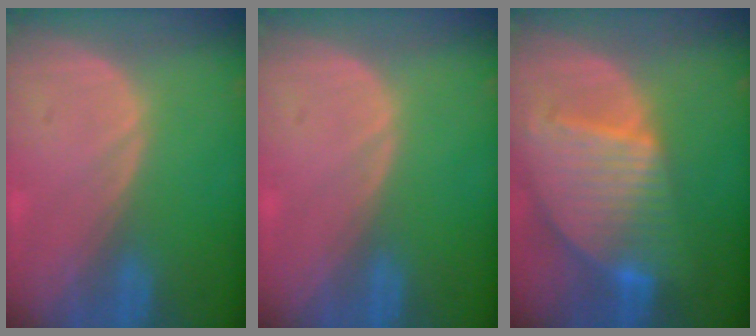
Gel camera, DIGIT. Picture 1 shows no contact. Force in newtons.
{"total": 0.0}
{"total": 9.5, "press": 8.2, "slide": 4.8}